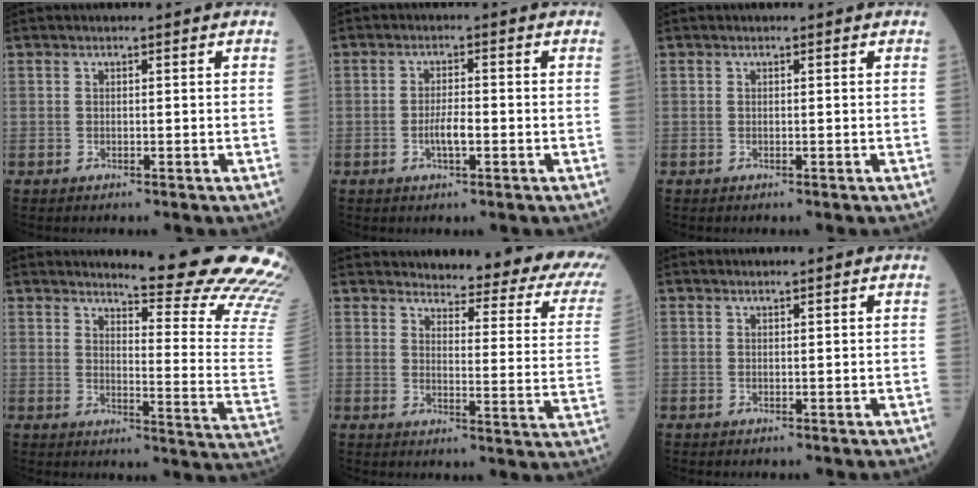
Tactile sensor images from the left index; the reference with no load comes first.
{"total": 3.0, "force": [-0.9, 0.7, 2.8], "torque": [-0.056, 0.002, -0.017]}
{"total": 0.0}
{"total": 19.7, "force": [17.9, -0.5, 8.1], "torque": [-0.110, -0.135, 0.199]}
{"total": 21.4, "force": [19.4, 2.4, 8.7], "torque": [-0.097, -0.089, 0.209]}
{"total": 0.6, "force": [0.5, 0.0, 0.1], "torque": [-0.008, 0.002, 0.011]}